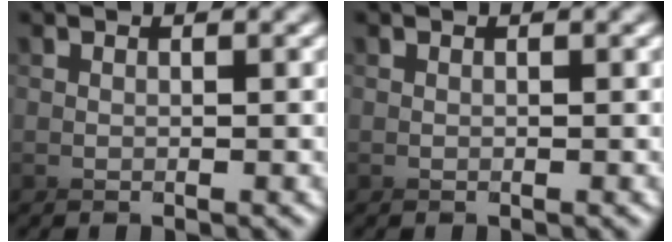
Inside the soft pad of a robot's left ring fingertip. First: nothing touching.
{"total": 0.0}